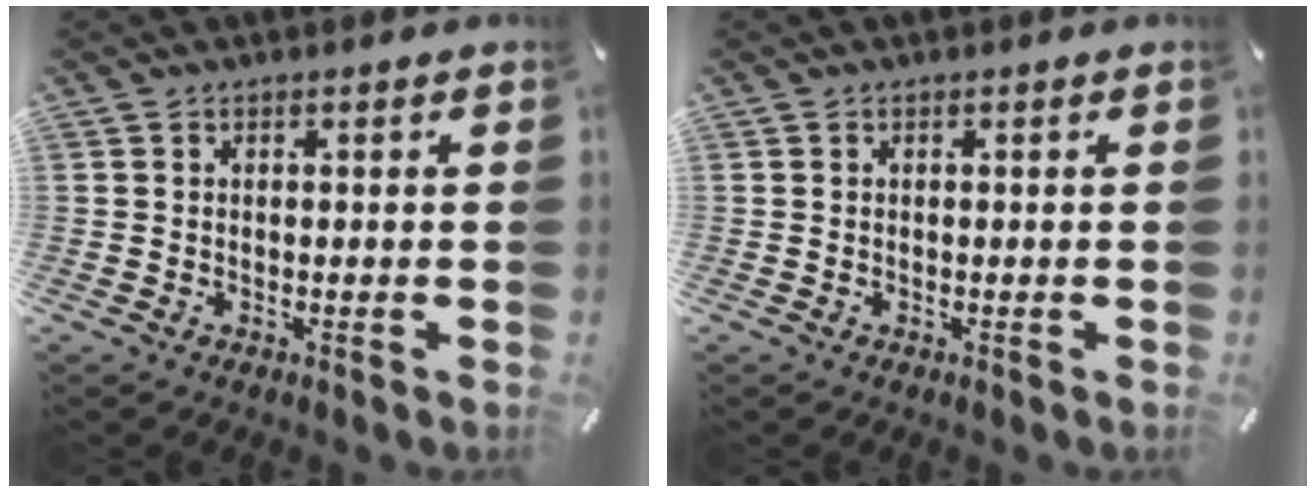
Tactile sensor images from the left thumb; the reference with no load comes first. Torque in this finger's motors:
{"motor_torque": [-0.23, -0.37, -0.03, 0.16, 0.00]}